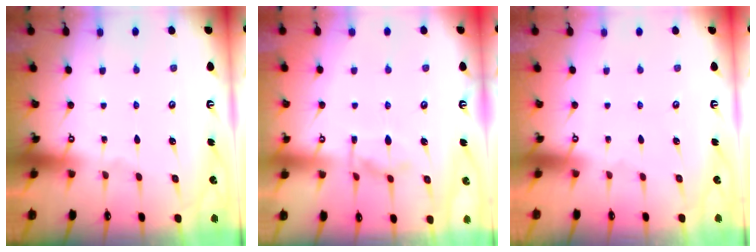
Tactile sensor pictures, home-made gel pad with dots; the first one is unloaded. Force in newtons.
{"total": 7.2, "press": 7.1, "slide": 1.1}
{"total": 1.5, "press": 1.4, "slide": 0.6}